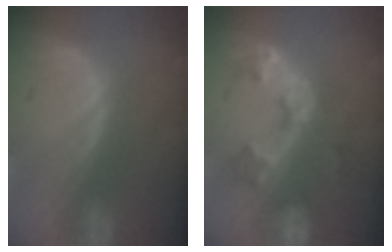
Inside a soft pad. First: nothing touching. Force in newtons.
{"total": 6.0, "press": 5.5, "slide": 2.4}